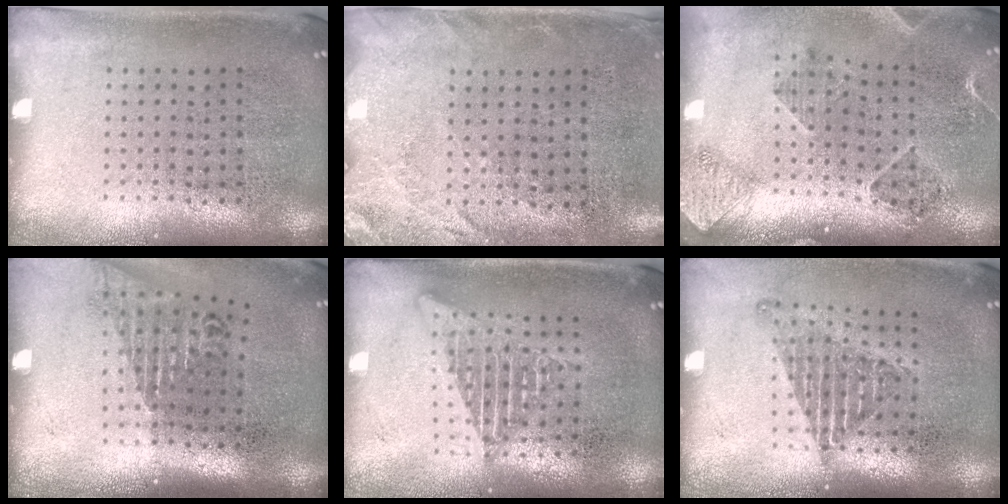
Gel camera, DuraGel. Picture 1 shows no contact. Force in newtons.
{"total": 2.6, "press": 2.0, "slide": 1.5}
{"total": 1.5, "press": 1.5, "slide": 0.3}
{"total": 1.7, "press": 1.3, "slide": 1.2}
{"total": 2.0, "press": 2.0, "slide": 0.2}
{"total": 1.2, "press": 1.0, "slide": 0.7}